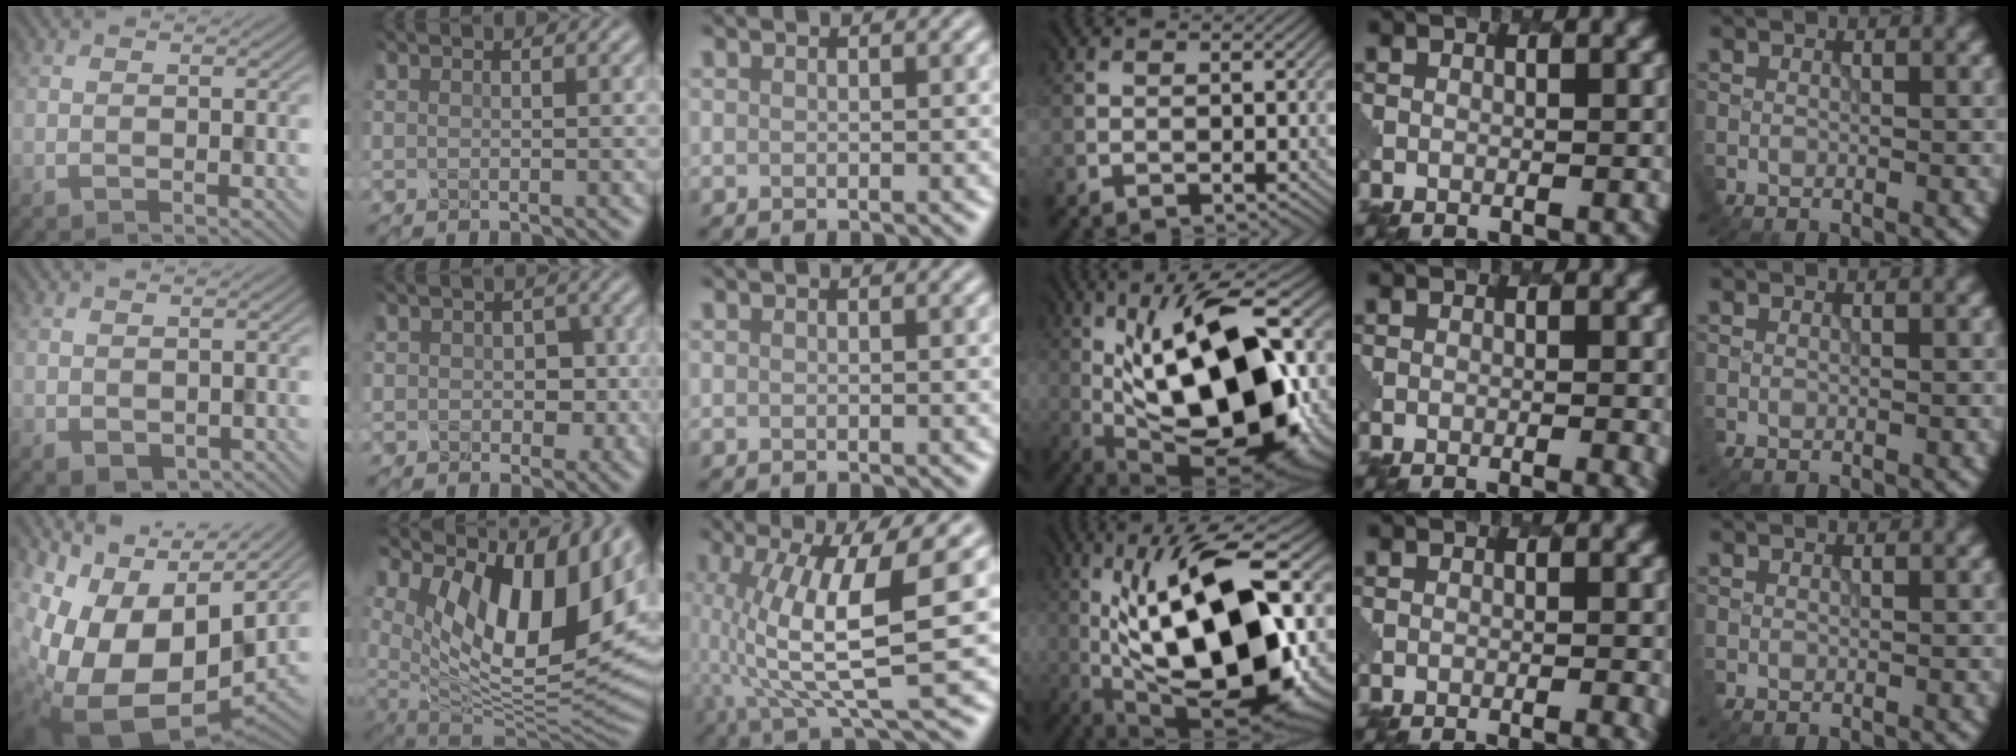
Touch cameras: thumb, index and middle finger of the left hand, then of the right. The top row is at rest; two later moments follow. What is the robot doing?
{"motion": "dispense", "object": "toothpaste"}